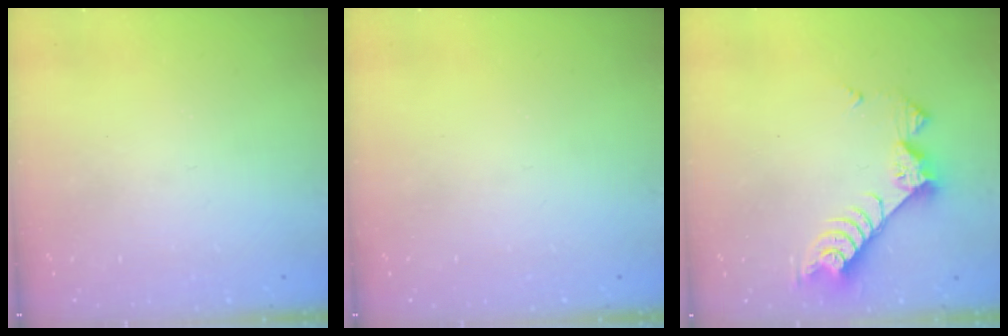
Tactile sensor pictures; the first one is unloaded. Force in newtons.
{"total": 0.0}
{"total": 8.4, "press": 8.3, "slide": 0.7}